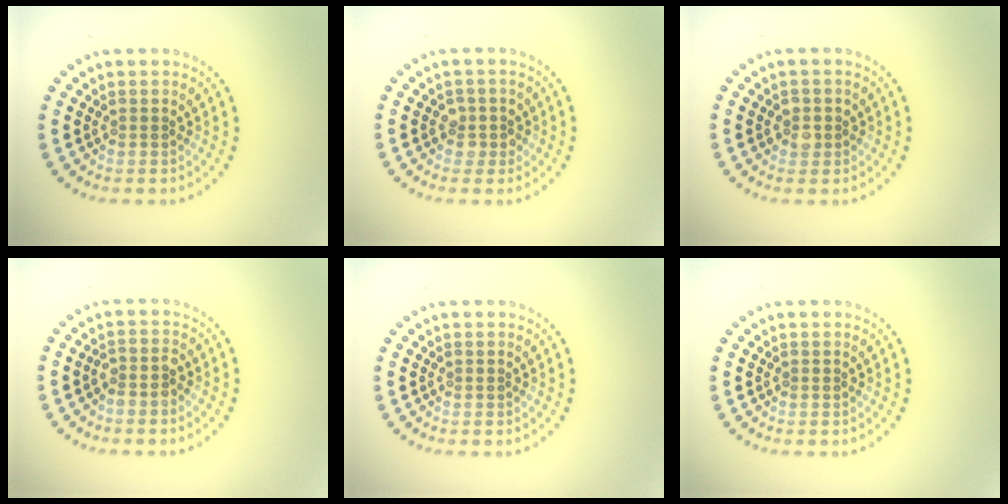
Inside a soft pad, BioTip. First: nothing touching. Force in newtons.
{"total": 1.5, "press": 1.4, "slide": 0.7}
{"total": 1.4, "press": 1.3, "slide": 0.4}
{"total": 1.6, "press": 1.5, "slide": 0.7}
{"total": 0.0}
{"total": 0.0}